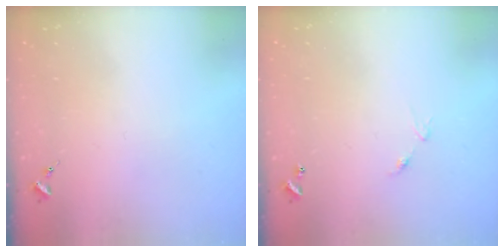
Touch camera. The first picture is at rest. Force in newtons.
{"total": 5.6, "press": 5.5, "slide": 0.6}